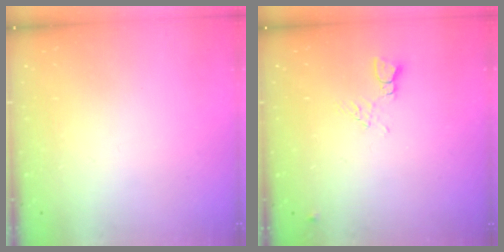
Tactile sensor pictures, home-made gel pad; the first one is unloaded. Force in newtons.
{"total": 3.7, "press": 3.6, "slide": 0.5}